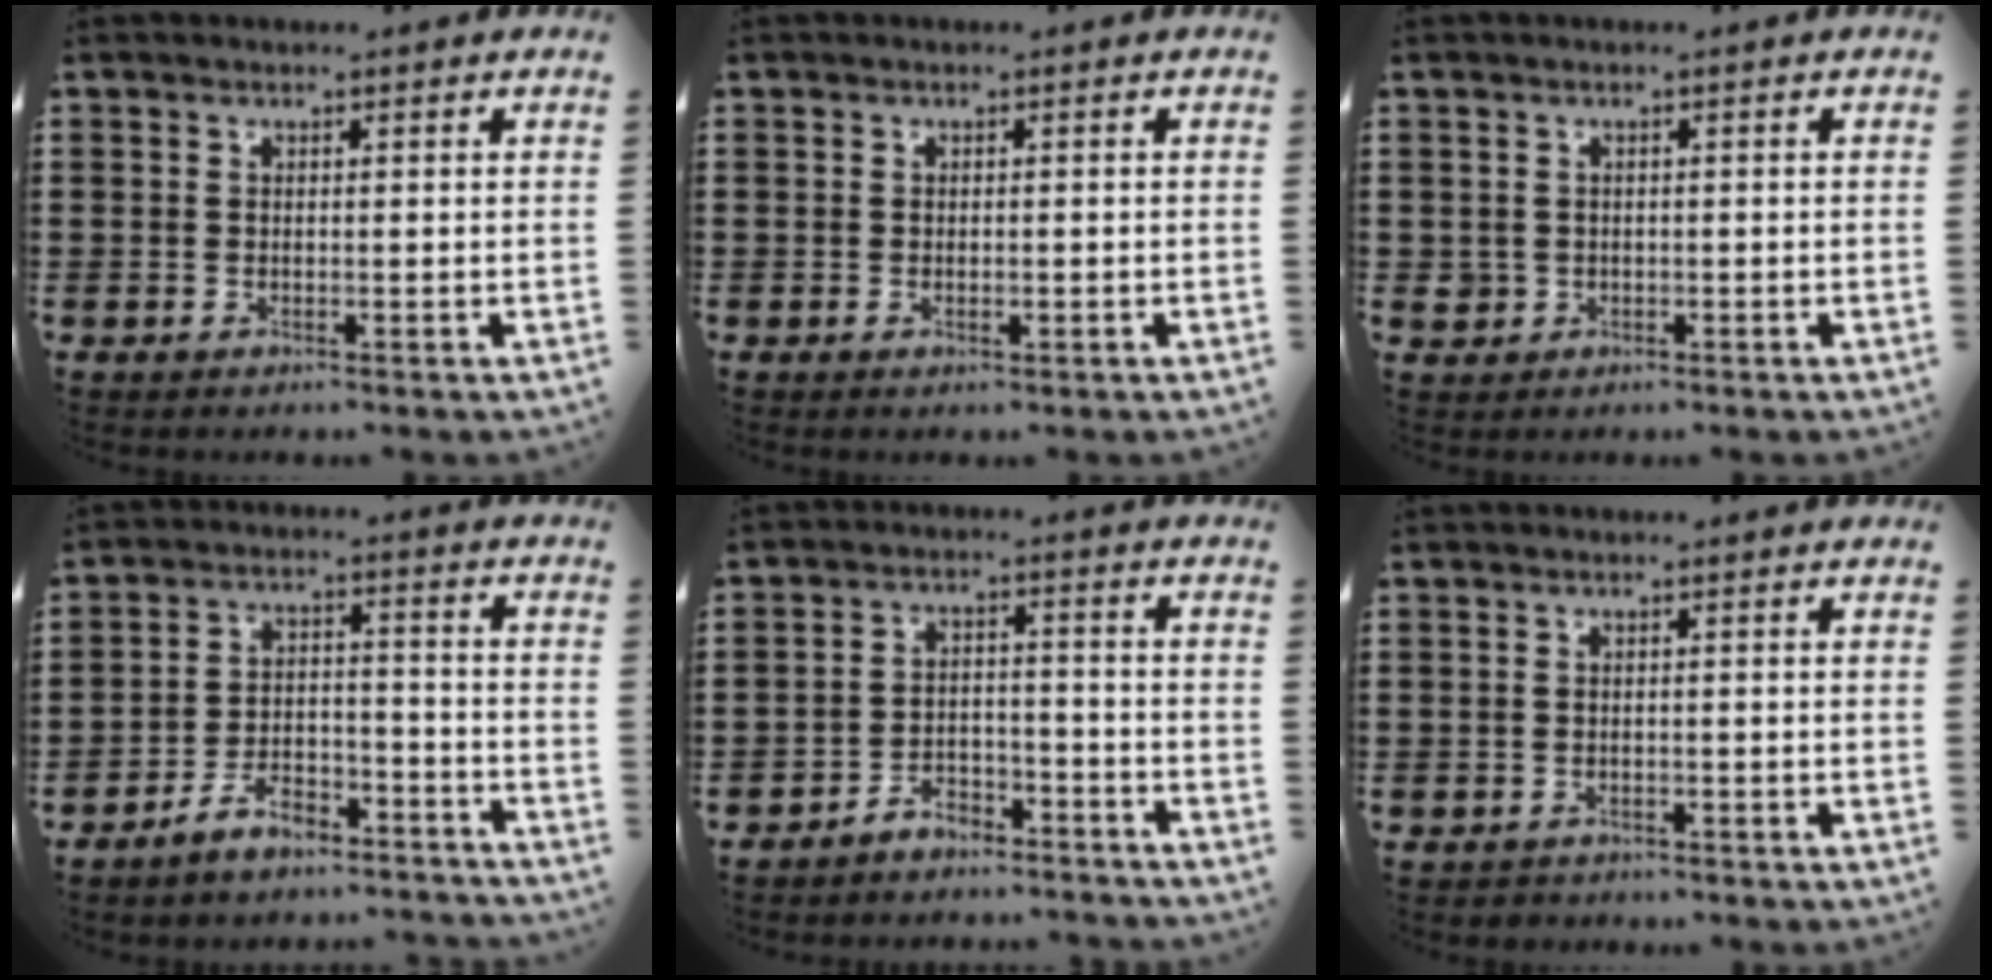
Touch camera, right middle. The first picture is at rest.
{"total": 0.6, "force": [-0.2, 0.3, 0.5], "torque": [-0.010, -0.004, -0.003]}
{"total": 1.2, "force": [-0.2, 1.2, 0.2], "torque": [-0.007, 0.005, -0.007]}
{"total": 6.0, "force": [-5.6, 1.2, 1.5], "torque": [-0.031, 0.010, -0.112]}
{"total": 4.4, "force": [-4.3, 0.7, 0.1], "torque": [-0.007, 0.007, -0.090]}
{"total": 0.8, "force": [-0.8, 0.3, -0.1], "torque": [0.000, 0.002, -0.018]}